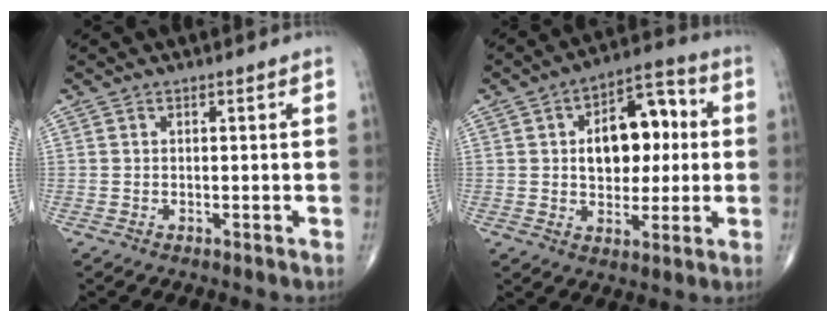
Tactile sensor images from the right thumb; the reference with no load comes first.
{"total": 14.2, "force": [1.7, 8.8, 11.0], "torque": [-0.120, 0.022, 0.023]}